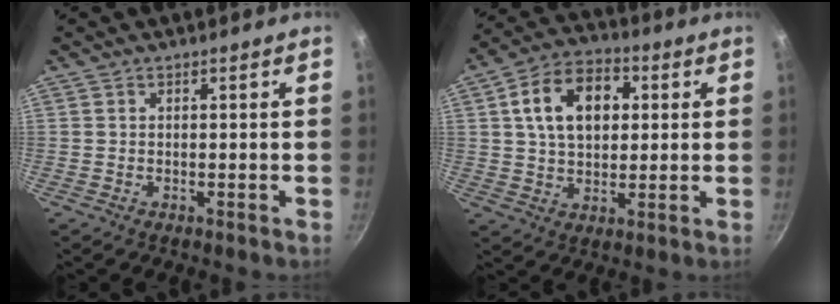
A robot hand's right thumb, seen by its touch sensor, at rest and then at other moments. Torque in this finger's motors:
{"motor_torque": [-0.94, 1.51, 0.58, 0.22, 0.24]}